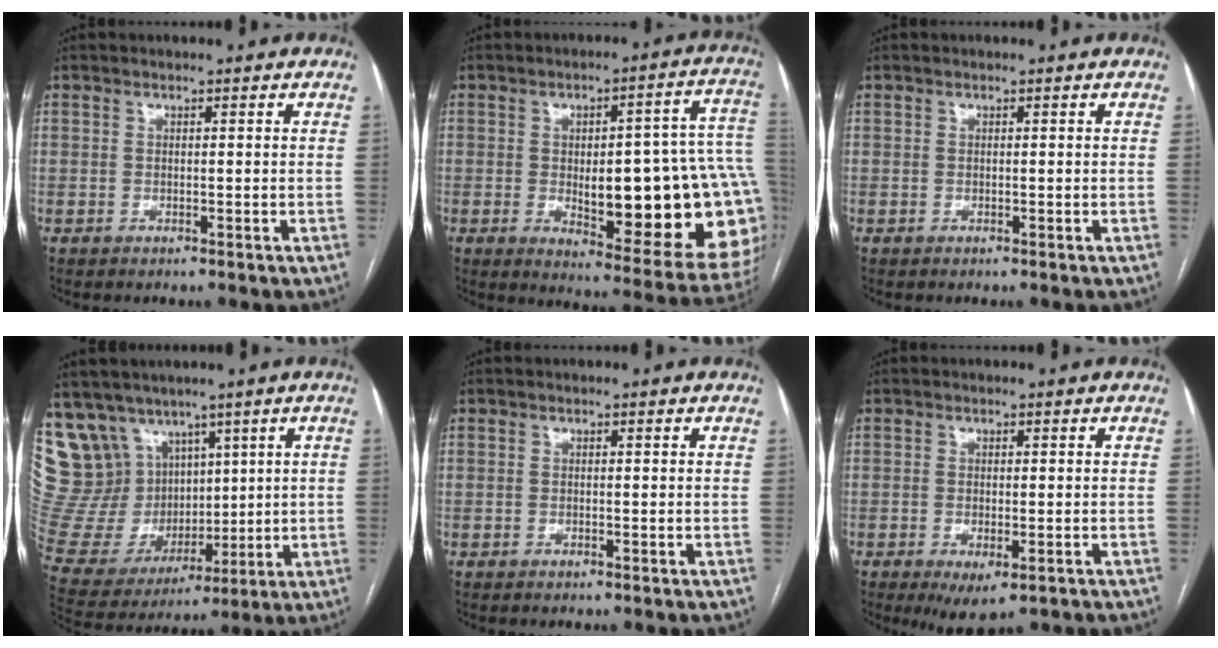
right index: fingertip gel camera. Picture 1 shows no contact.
{"total": 25.1, "force": [-2.4, 6.6, 24.1], "torque": [-0.219, 0.023, -0.008]}
{"total": 0.0}
{"total": 18.6, "force": [10.6, 13.8, 6.6], "torque": [-0.163, 0.062, 0.232]}
{"total": 0.0}
{"total": 4.9, "force": [-2.7, 1.8, 3.7], "torque": [-0.050, -0.011, -0.033]}